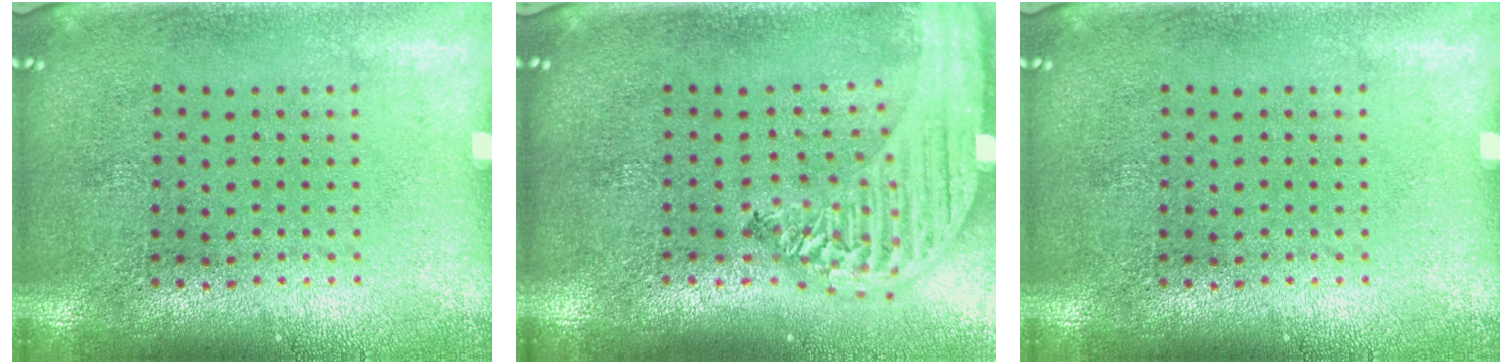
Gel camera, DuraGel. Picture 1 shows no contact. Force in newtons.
{"total": 2.5, "press": 2.2, "slide": 1.4}
{"total": 0.0}